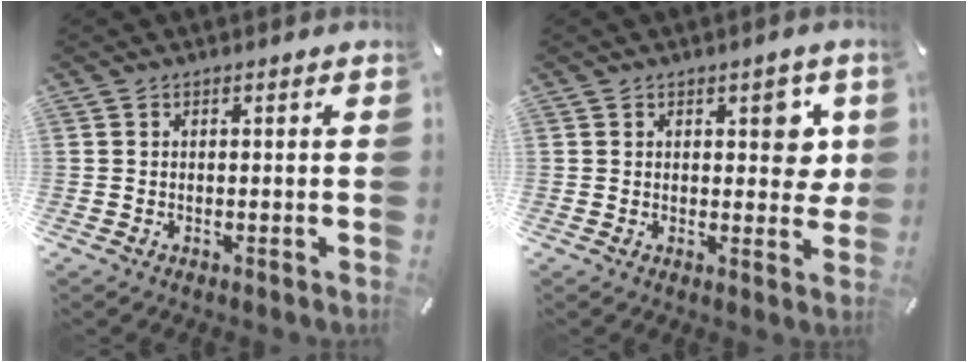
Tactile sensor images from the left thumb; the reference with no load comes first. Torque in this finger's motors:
{"motor_torque": [0.42, 0.67, 0.49, -0.29, 0.02]}